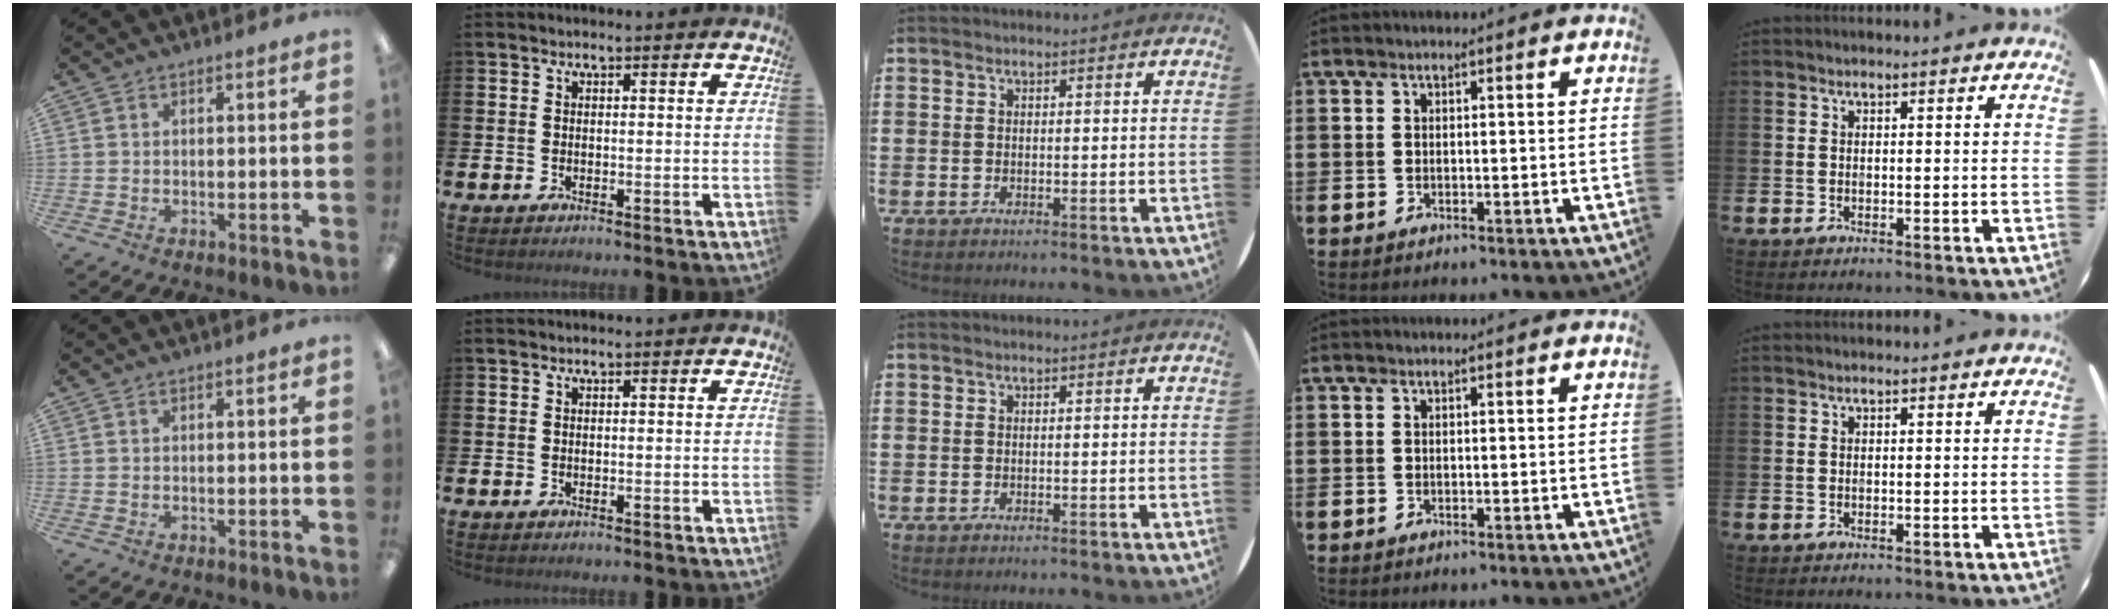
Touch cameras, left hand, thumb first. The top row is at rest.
{}